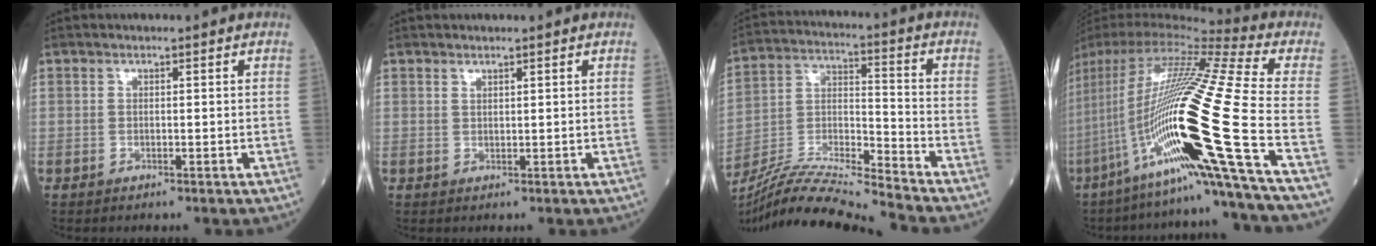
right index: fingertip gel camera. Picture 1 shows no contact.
{"total": 0.5, "force": [0.5, 0.1, 0.2], "torque": [-0.006, -0.005, 0.009]}
{"total": 15.2, "force": [-14.2, -1.9, 4.8], "torque": [-0.085, 0.008, -0.265]}
{"total": 29.8, "force": [-8.7, -0.4, 28.5], "torque": [-0.531, -0.031, -0.172]}